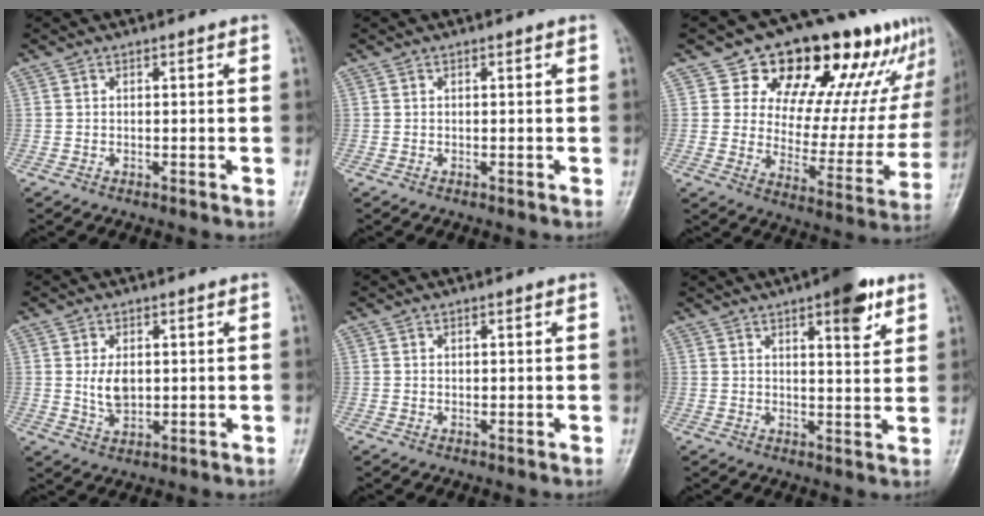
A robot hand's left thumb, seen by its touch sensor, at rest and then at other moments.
{"total": 0.0}
{"total": 24.0, "force": [15.0, 12.7, 13.8], "torque": [-0.129, -0.050, 0.213]}
{"total": 4.9, "force": [0.6, 3.2, 3.8], "torque": [-0.058, -0.009, 0.017]}
{"total": 0.7, "force": [0.2, 0.6, 0.4], "torque": [-0.004, 0.000, 0.004]}
{"total": 8.8, "force": [4.9, 2.7, 6.8], "torque": [-0.075, -0.021, 0.064]}